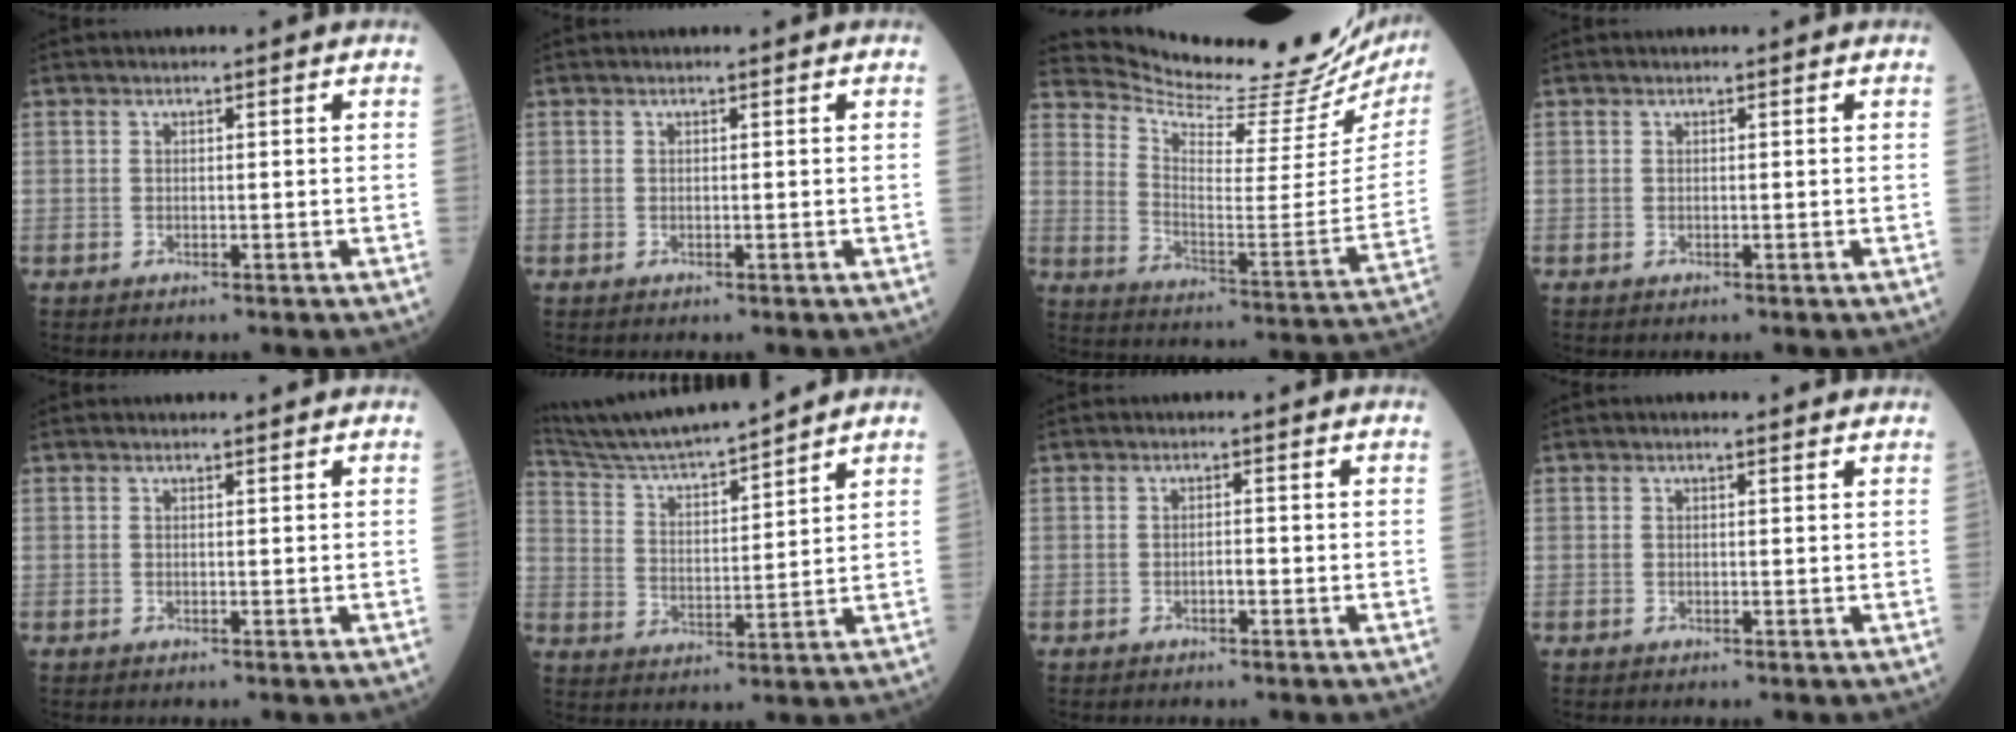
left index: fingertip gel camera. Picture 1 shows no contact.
{"total": 0.0}
{"total": 24.5, "force": [23.4, 2.5, 6.8], "torque": [-0.119, -0.106, 0.311]}
{"total": 0.0}
{"total": 1.1, "force": [1.1, 0.0, 0.3], "torque": [-0.006, 0.007, 0.017]}
{"total": 13.3, "force": [12.5, -0.5, 4.7], "torque": [-0.095, 0.010, 0.224]}
{"total": 0.7, "force": [-0.3, 0.2, 0.6], "torque": [-0.010, 0.002, -0.007]}
{"total": 2.2, "force": [1.9, 0.3, 1.0], "torque": [-0.018, 0.014, 0.021]}